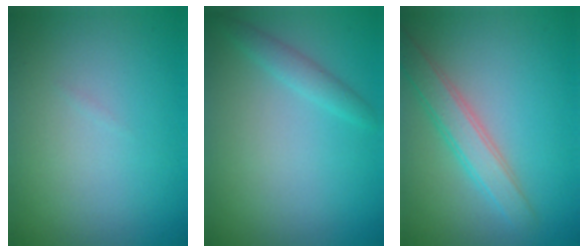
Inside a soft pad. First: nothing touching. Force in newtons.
{"total": 1.5, "press": 1.5, "slide": 0.1}
{"total": 3.3, "press": 3.3, "slide": 0.3}